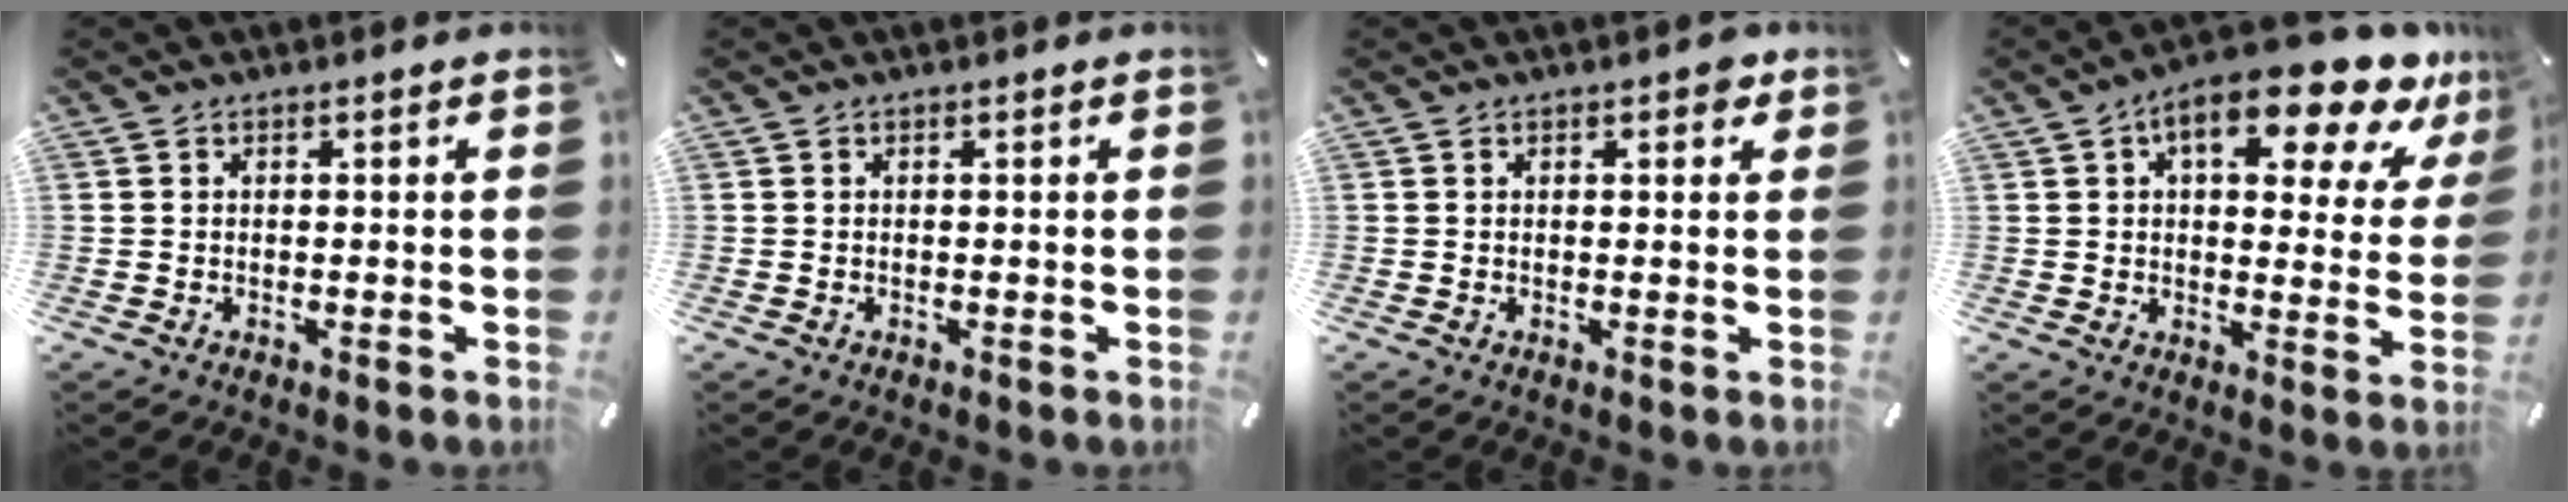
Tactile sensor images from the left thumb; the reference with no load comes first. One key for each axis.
{"total": 0.0}
{"total": 1.8, "fx": 0.9, "fy": 1.0, "fz": 1.1, "tx": -0.009, "ty": -0.002, "tz": 0.012}
{"total": 16.6, "fx": 9.8, "fy": 6.9, "fz": 11.5, "tx": -0.157, "ty": -0.052, "tz": 0.154}